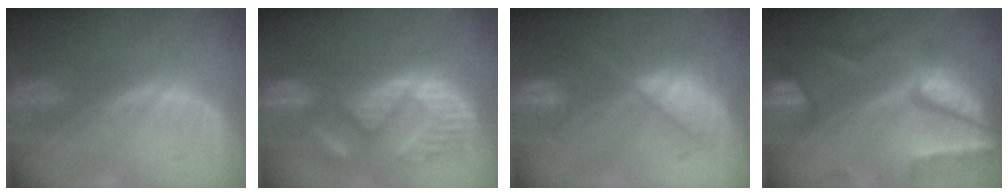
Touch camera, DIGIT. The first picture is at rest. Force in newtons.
{"total": 10.7, "press": 10.4, "slide": 2.5}
{"total": 7.3, "press": 7.3, "slide": 0.6}
{"total": 10.4, "press": 8.7, "slide": 5.7}